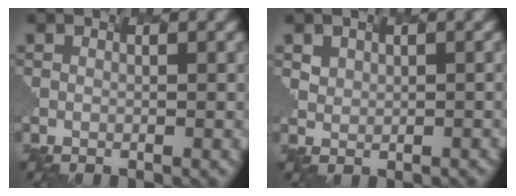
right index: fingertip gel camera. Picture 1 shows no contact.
{"total": 1.3, "force": [0.8, 1.0, -0.1], "torque": [-0.003, -0.002, 0.028]}